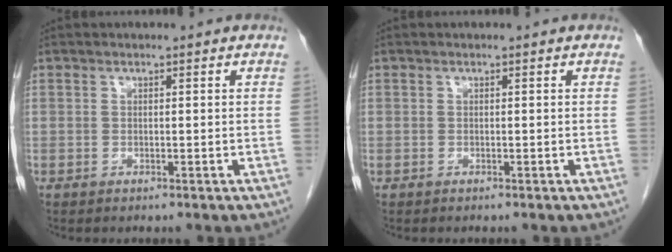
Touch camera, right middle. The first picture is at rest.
{"total": 0.0}